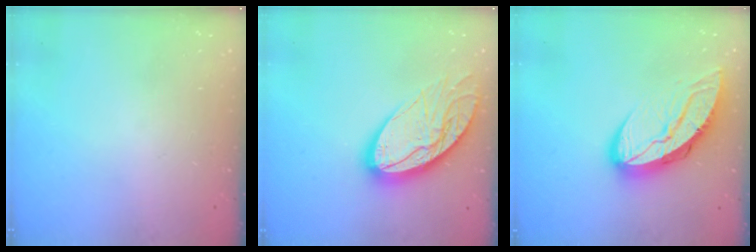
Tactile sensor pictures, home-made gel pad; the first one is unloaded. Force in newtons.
{"total": 16.8, "press": 16.7, "slide": 1.4}
{"total": 12.9, "press": 12.9, "slide": 0.9}